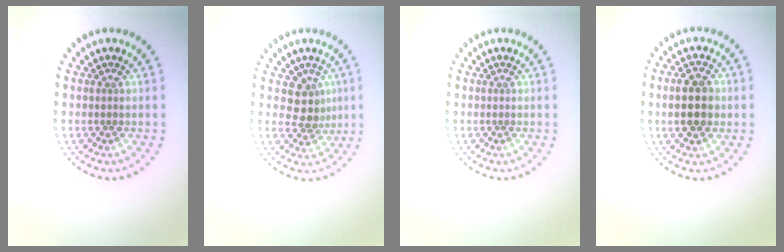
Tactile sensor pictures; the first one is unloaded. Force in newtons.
{"total": 2.7, "press": 2.1, "slide": 1.7}
{"total": 0.0}
{"total": 4.4, "press": 4.4, "slide": 0.2}